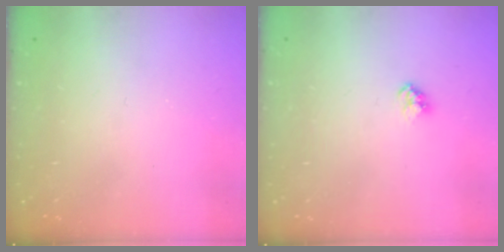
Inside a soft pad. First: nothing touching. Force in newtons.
{"total": 2.3, "press": 2.3, "slide": 0.3}